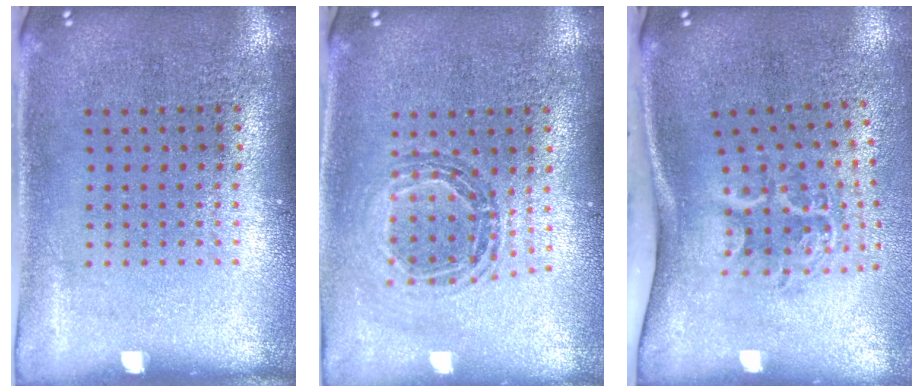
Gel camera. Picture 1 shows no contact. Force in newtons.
{"total": 0.9, "press": 0.9, "slide": 0.1}
{"total": 2.2, "press": 1.4, "slide": 1.7}